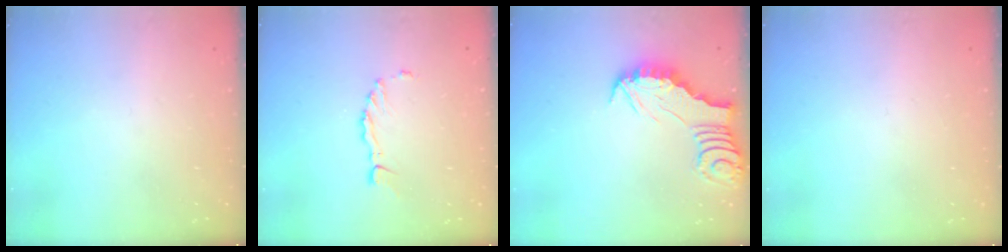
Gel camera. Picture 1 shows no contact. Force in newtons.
{"total": 2.1, "press": 2.1, "slide": 0.2}
{"total": 2.4, "press": 2.4, "slide": 0.2}
{"total": 0.0}